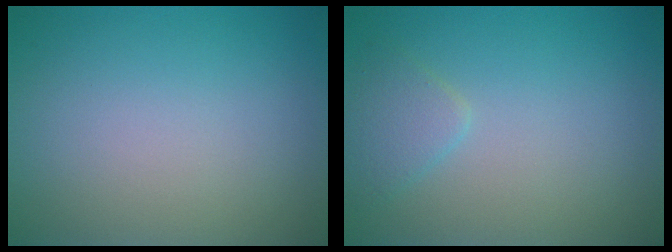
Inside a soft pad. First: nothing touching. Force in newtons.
{"total": 1.7, "press": 1.7, "slide": 0.1}